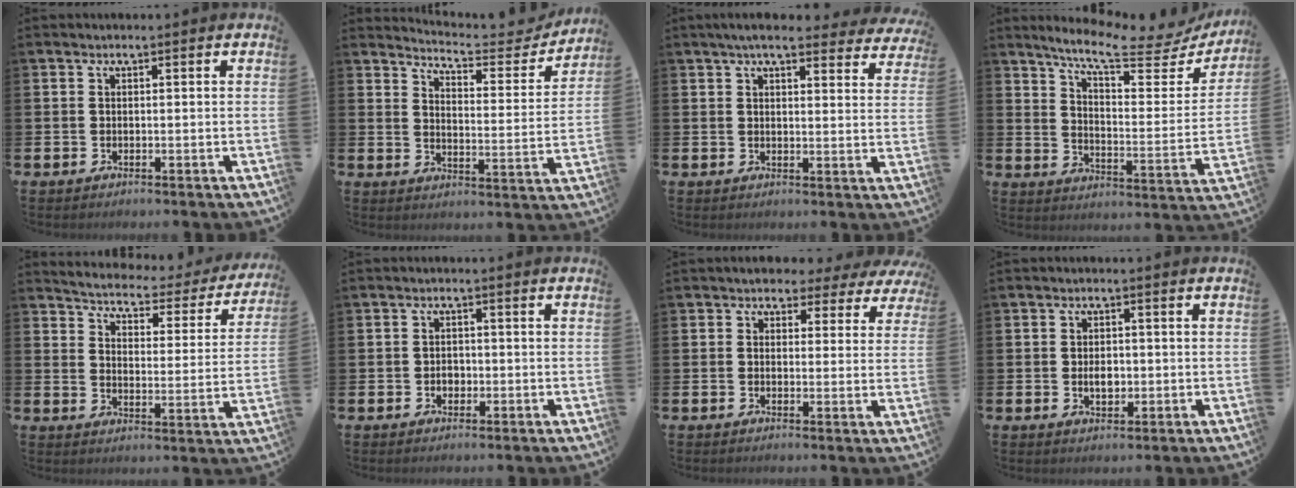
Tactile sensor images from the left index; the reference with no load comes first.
{"total": 5.3, "force": [5.2, 0.9, 1.1], "torque": [-0.035, -0.044, 0.082]}
{"total": 5.3, "force": [4.8, 0.9, 2.1], "torque": [-0.040, -0.017, 0.084]}
{"total": 9.5, "force": [7.9, 1.8, 4.9], "torque": [-0.108, -0.055, 0.128]}
{"total": 3.9, "force": [3.7, 0.8, 0.8], "torque": [-0.039, -0.037, 0.055]}
{"total": 1.7, "force": [-0.4, 1.4, 1.0], "torque": [-0.011, 0.003, -0.011]}
{"total": 2.9, "force": [2.1, 1.8, 0.6], "torque": [-0.010, -0.014, 0.030]}
{"total": 2.7, "force": [-0.1, 1.8, 2.0], "torque": [-0.024, -0.001, -0.007]}